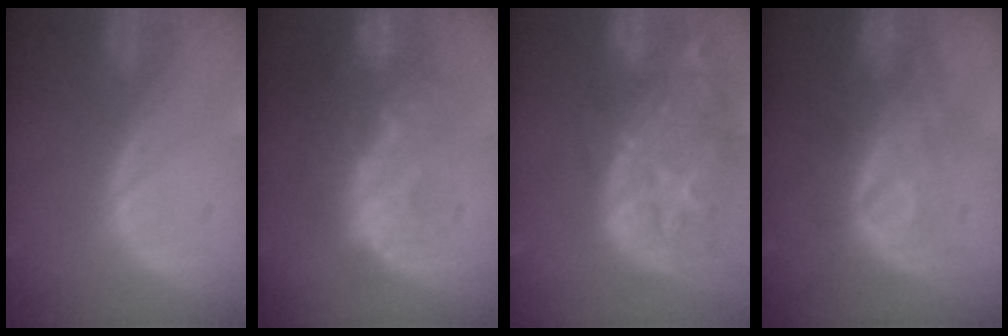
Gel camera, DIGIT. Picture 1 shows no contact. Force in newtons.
{"total": 10.7, "press": 9.4, "slide": 5.0}
{"total": 14.4, "press": 11.6, "slide": 8.6}
{"total": 9.1, "press": 8.4, "slide": 3.6}